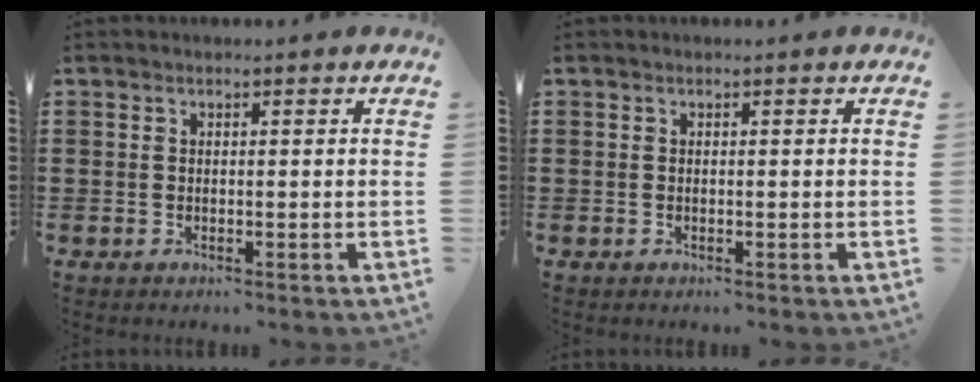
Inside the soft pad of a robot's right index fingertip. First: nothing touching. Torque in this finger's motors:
{"motor_torque": [-1.03, 1.11, 0.00, 0.00]}